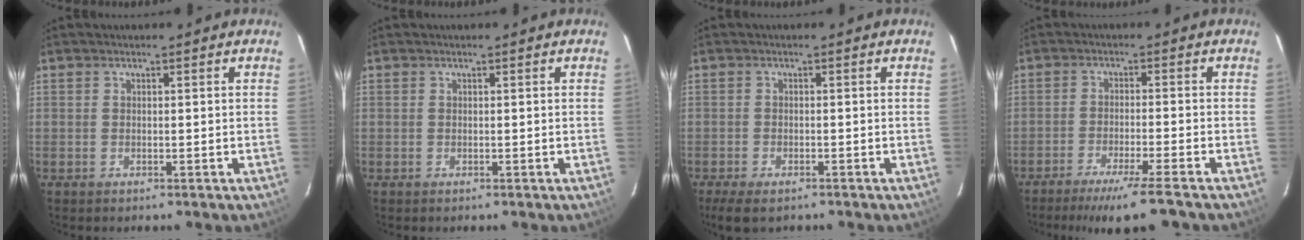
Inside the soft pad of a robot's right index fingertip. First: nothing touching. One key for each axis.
{"total": 0.0}
{"total": 5.1, "fx": -3.8, "fy": 1.8, "fz": 3.0, "tx": -0.070, "ty": -0.021, "tz": -0.066}
{"total": 8.1, "fx": -6.7, "fy": -0.9, "fz": 4.4, "tx": -0.086, "ty": -0.013, "tz": -0.108}